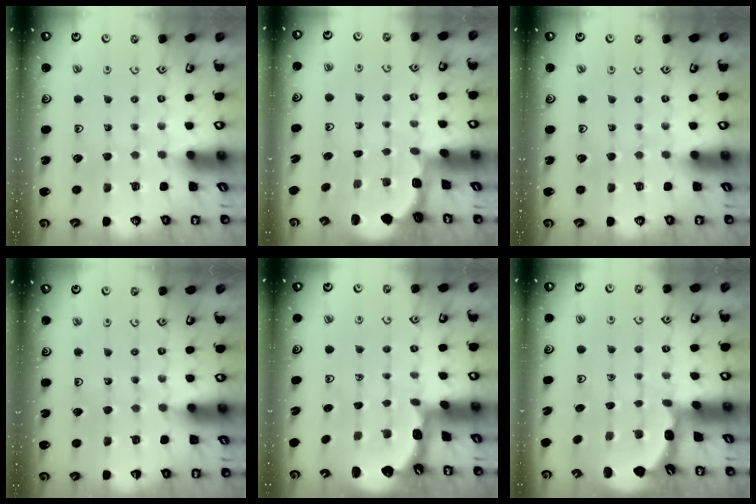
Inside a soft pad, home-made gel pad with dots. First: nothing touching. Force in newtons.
{"total": 2.0, "press": 1.8, "slide": 0.7}
{"total": 0.0}
{"total": 1.7, "press": 1.7, "slide": 0.1}
{"total": 1.4, "press": 1.3, "slide": 0.1}
{"total": 1.9, "press": 1.8, "slide": 0.6}